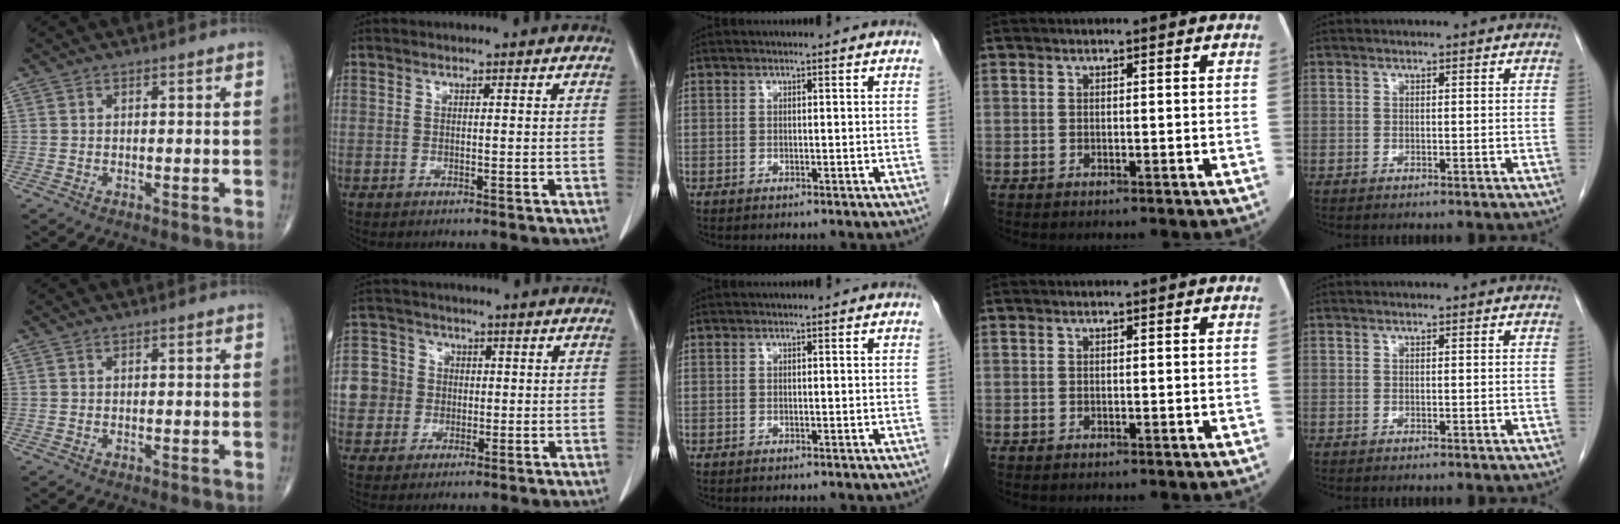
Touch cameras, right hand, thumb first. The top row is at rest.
{"index": {"total": 6.4, "force": [-0.2, 6.4, 0.7], "torque": [-0.016, 0.020, 0.000]}}